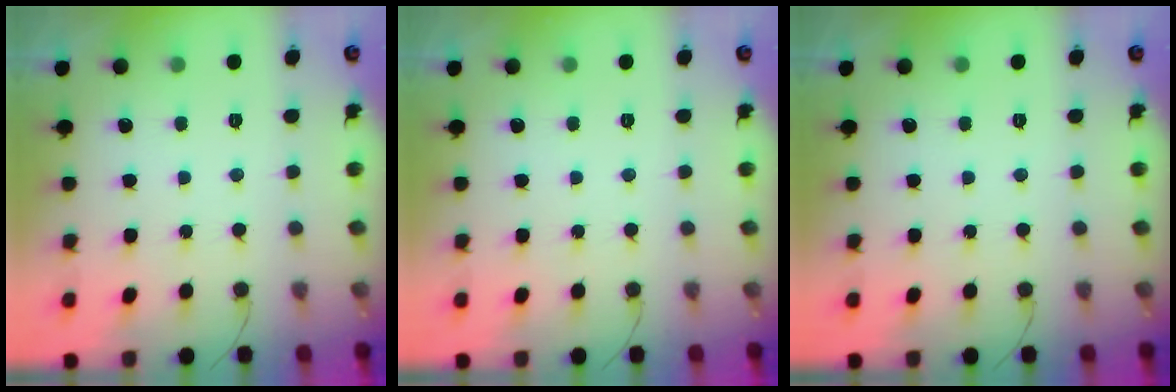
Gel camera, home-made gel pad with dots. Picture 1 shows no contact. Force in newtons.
{"total": 0.0}
{"total": 0.0}